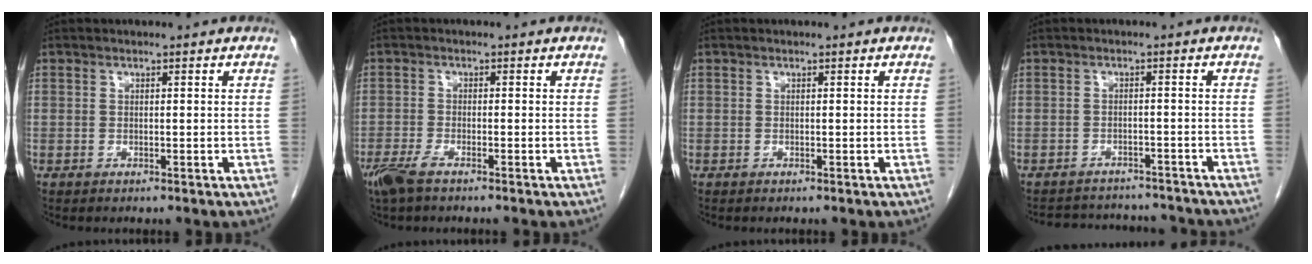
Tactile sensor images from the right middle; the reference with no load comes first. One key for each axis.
{"total": 3.7, "fx": -2.7, "fy": 0.7, "fz": 2.5, "tx": -0.053, "ty": -0.008, "tz": -0.055}
{"total": 0.0}
{"total": 11.3, "fx": -10.7, "fy": 2.8, "fz": 2.4, "tx": -0.043, "ty": 0.014, "tz": -0.129}